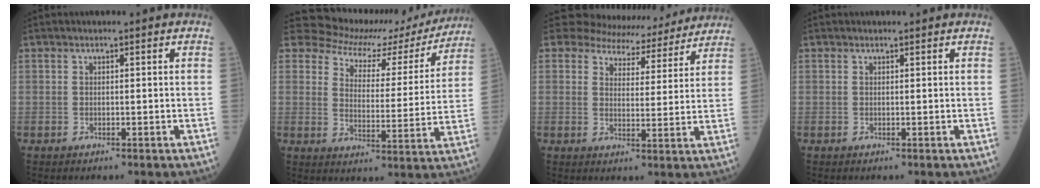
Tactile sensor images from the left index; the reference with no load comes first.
{"total": 15.1, "force": [14.0, 5.1, 2.5], "torque": [-0.027, -0.016, 0.166]}
{"total": 11.7, "force": [11.0, 3.8, 1.0], "torque": [-0.001, -0.002, 0.125]}
{"total": 0.6, "force": [0.6, 0.1, 0.0], "torque": [-0.007, 0.006, 0.008]}